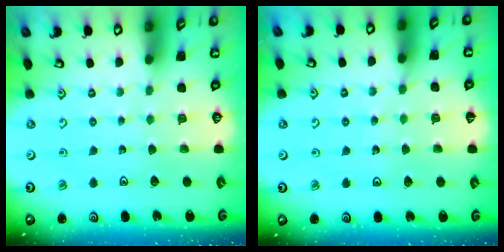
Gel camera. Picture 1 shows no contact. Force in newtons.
{"total": 5.8, "press": 5.7, "slide": 0.8}